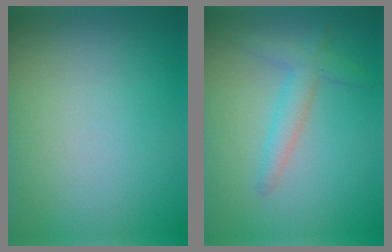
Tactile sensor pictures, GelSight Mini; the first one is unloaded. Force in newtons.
{"total": 2.4, "press": 2.4, "slide": 0.1}